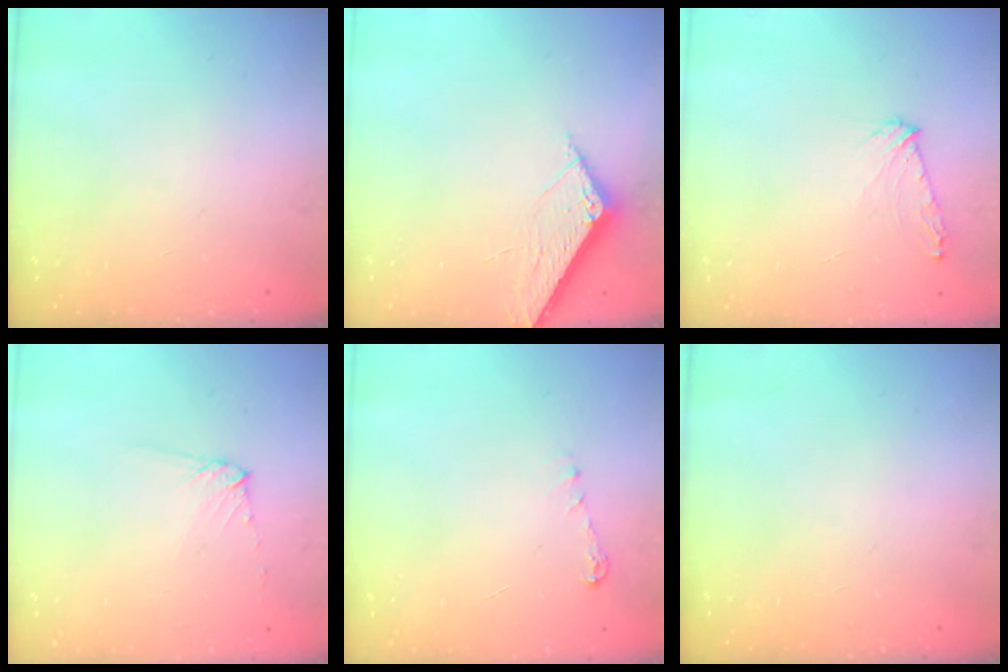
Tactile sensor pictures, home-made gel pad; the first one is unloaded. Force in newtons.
{"total": 5.8, "press": 5.8, "slide": 0.6}
{"total": 6.6, "press": 6.6, "slide": 0.9}
{"total": 5.1, "press": 5.1, "slide": 0.8}
{"total": 4.0, "press": 3.9, "slide": 0.5}
{"total": 0.0}